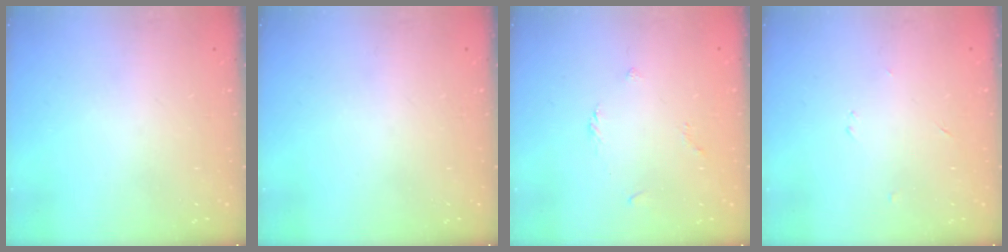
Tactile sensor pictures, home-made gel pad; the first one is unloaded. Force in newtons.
{"total": 0.0}
{"total": 2.0, "press": 1.9, "slide": 0.6}
{"total": 2.2, "press": 2.2, "slide": 0.2}